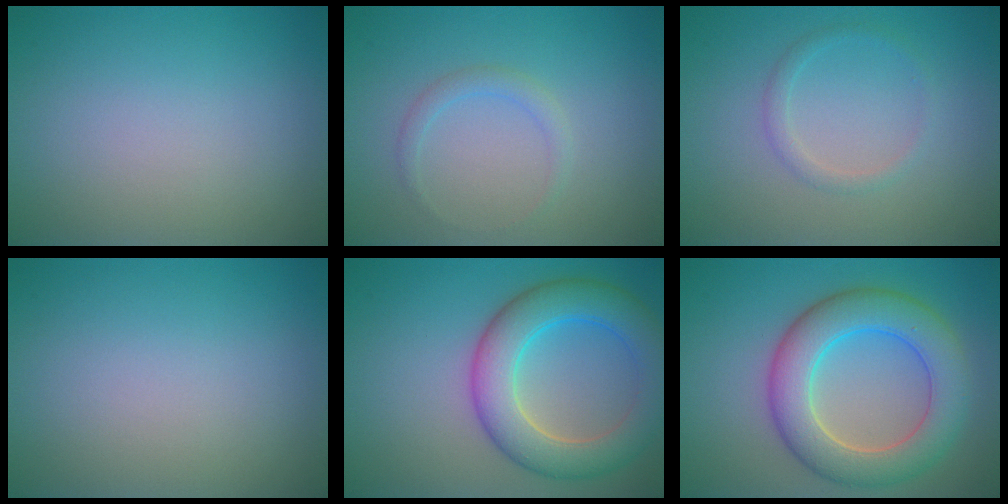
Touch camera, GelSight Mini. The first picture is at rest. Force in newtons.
{"total": 1.3, "press": 1.3, "slide": 0.1}
{"total": 1.3, "press": 1.3, "slide": 0.1}
{"total": 0.0}
{"total": 7.1, "press": 7.1, "slide": 0.2}
{"total": 7.4, "press": 7.3, "slide": 0.5}